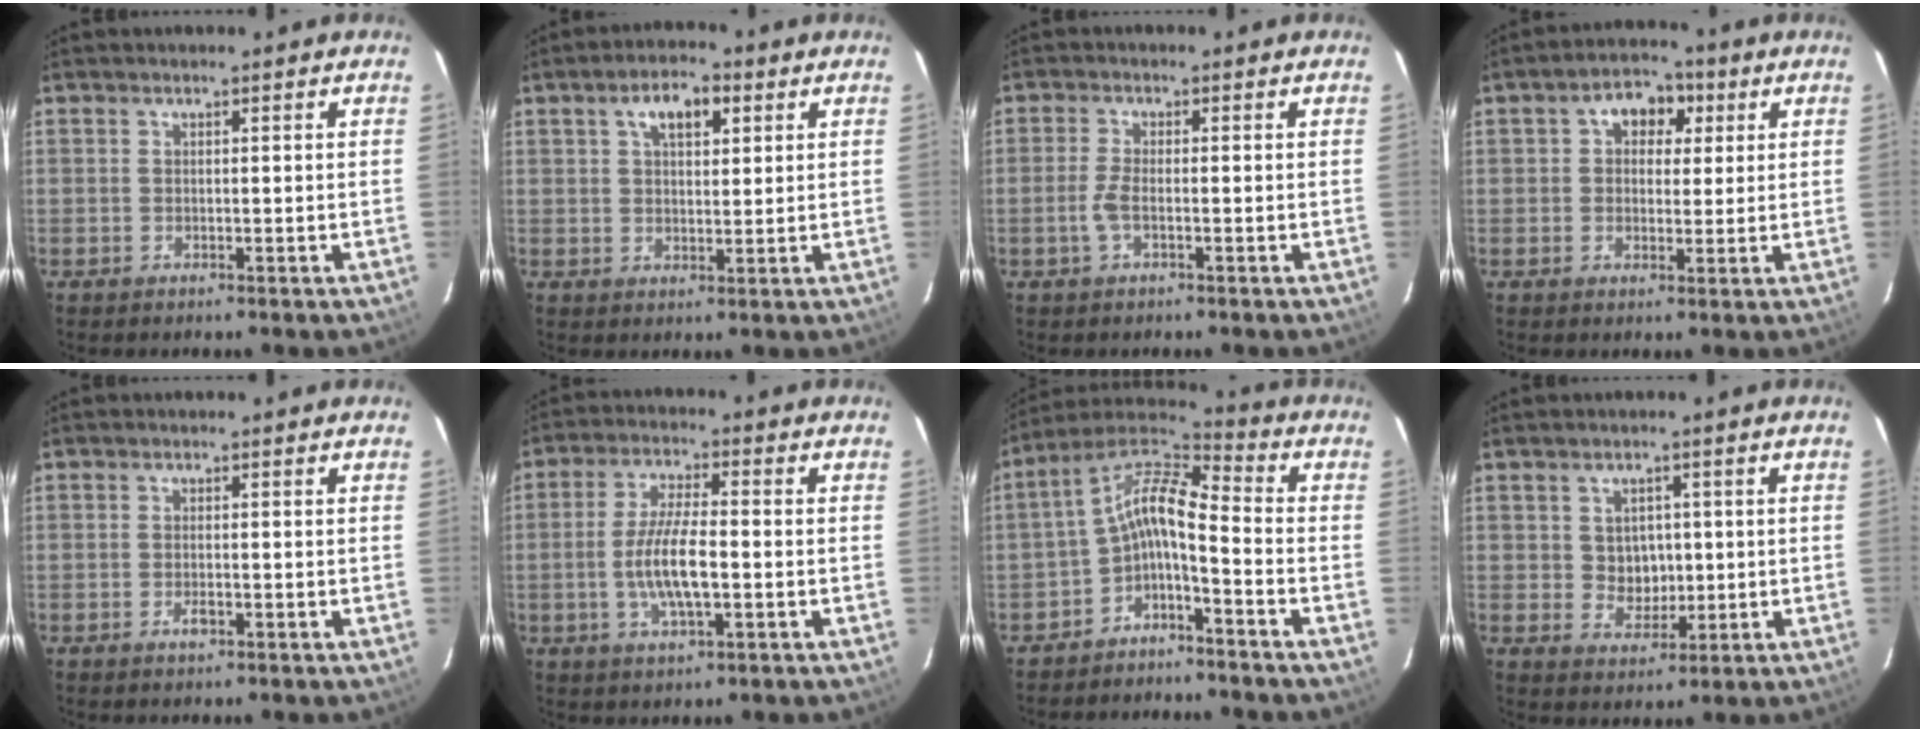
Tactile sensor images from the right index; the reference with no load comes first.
{"total": 6.3, "force": [2.7, 3.1, 4.7], "torque": [-0.078, 0.021, 0.048]}
{"total": 3.0, "force": [-1.0, 0.8, 2.7], "torque": [-0.065, 0.000, -0.021]}
{"total": 6.7, "force": [2.1, 5.0, 4.0], "torque": [-0.059, 0.023, 0.031]}
{"total": 1.7, "force": [-0.8, 0.7, 1.3], "torque": [-0.026, 0.000, -0.013]}
{"total": 9.0, "force": [-1.8, 2.6, 8.4], "torque": [-0.168, -0.003, -0.034]}
{"total": 9.2, "force": [-3.4, 2.8, 8.1], "torque": [-0.180, 0.022, -0.071]}
{"total": 4.8, "force": [0.5, 4.4, 1.9], "torque": [-0.031, 0.005, 0.016]}